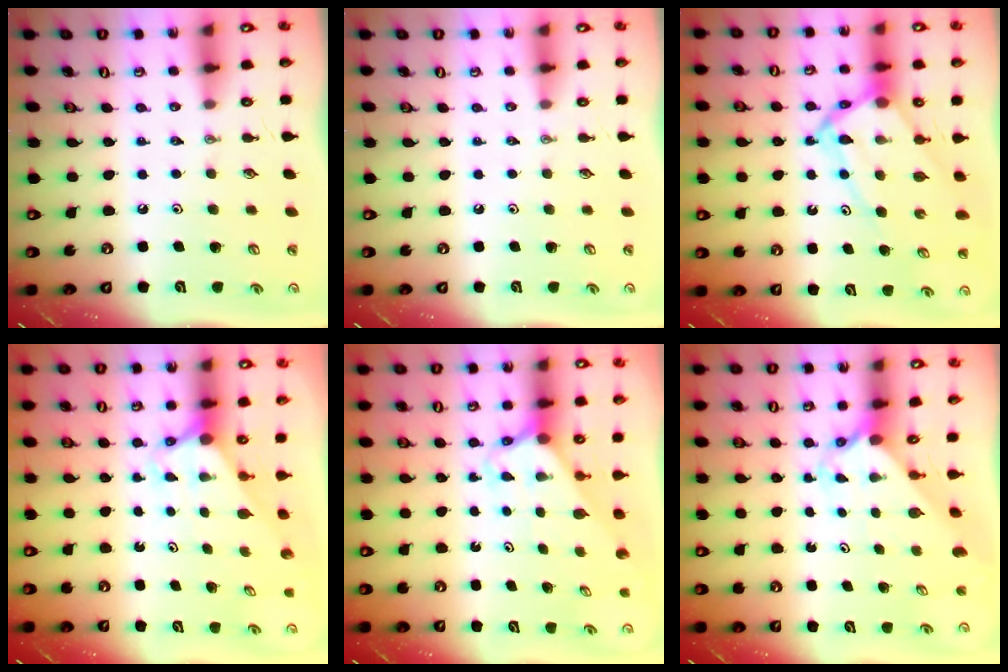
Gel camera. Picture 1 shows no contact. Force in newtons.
{"total": 0.0}
{"total": 12.2, "press": 12.2, "slide": 1.0}
{"total": 2.9, "press": 2.9, "slide": 0.0}
{"total": 2.4, "press": 2.4, "slide": 0.2}
{"total": 2.0, "press": 2.0, "slide": 0.2}